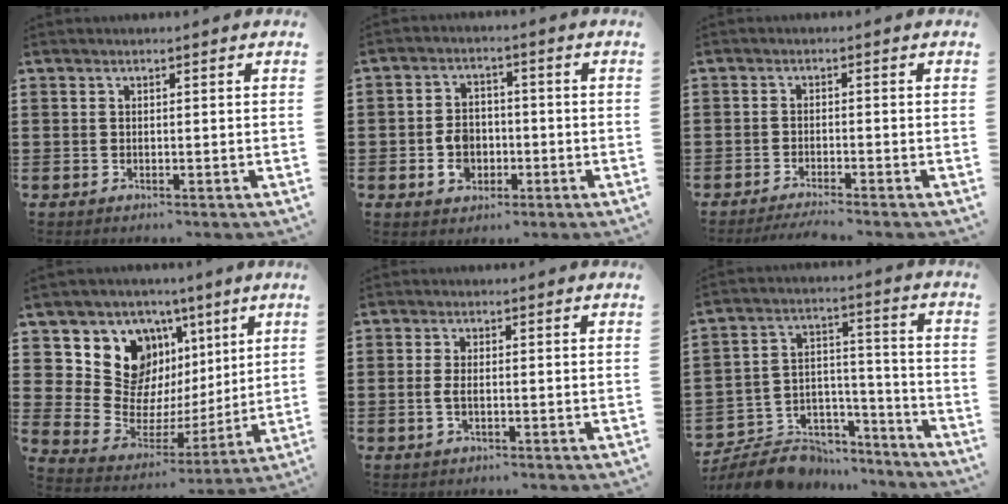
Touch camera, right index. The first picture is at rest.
{"total": 5.4, "force": [-1.5, 4.1, 3.2], "torque": [-0.078, 0.005, -0.032]}
{"total": 2.2, "force": [-2.1, -0.3, 0.5], "torque": [-0.009, -0.001, -0.042]}
{"total": 11.4, "force": [4.4, 9.9, 3.6], "torque": [-0.084, -0.037, 0.089]}
{"total": 2.0, "force": [-0.4, 0.8, 1.8], "torque": [-0.042, -0.003, -0.010]}
{"total": 8.7, "force": [-7.6, 3.9, 1.6], "torque": [-0.046, 0.018, -0.144]}